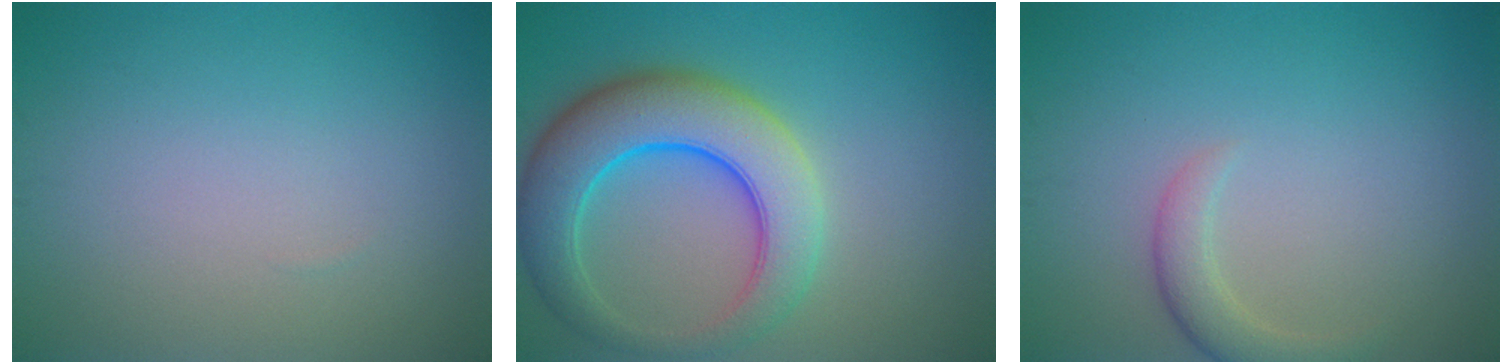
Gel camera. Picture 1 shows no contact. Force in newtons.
{"total": 8.3, "press": 8.3, "slide": 0.4}
{"total": 2.2, "press": 2.2, "slide": 0.2}